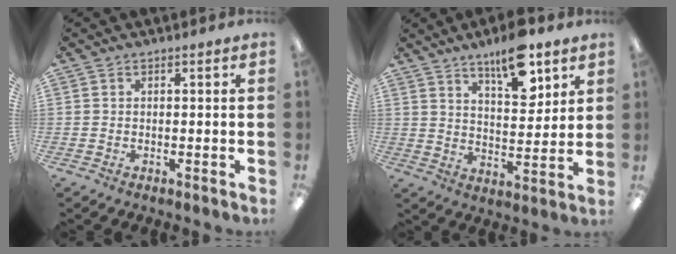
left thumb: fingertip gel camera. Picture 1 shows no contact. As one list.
[{"total": 12.5, "force": [8.9, 4.4, 7.6], "torque": [-0.104, -0.049, 0.150]}]